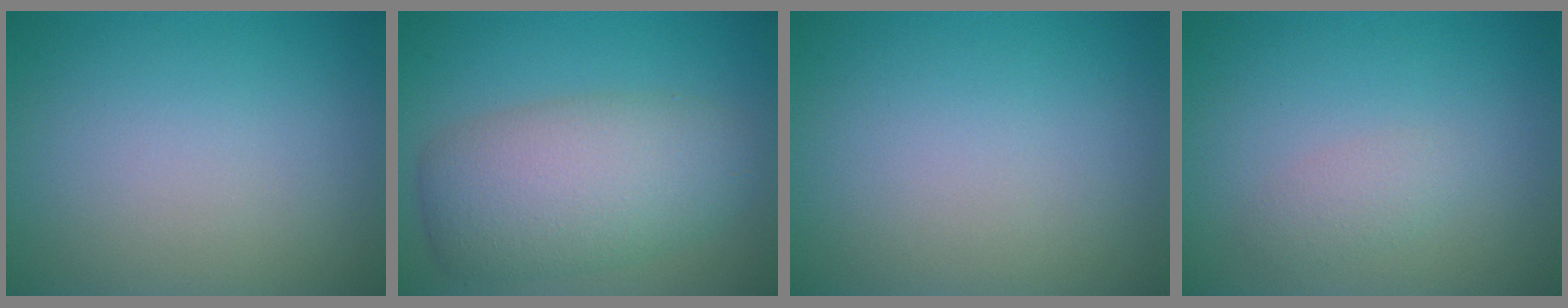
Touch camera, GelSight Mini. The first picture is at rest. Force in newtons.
{"total": 7.5, "press": 7.5, "slide": 0.3}
{"total": 0.0}
{"total": 1.3, "press": 1.3, "slide": 0.0}